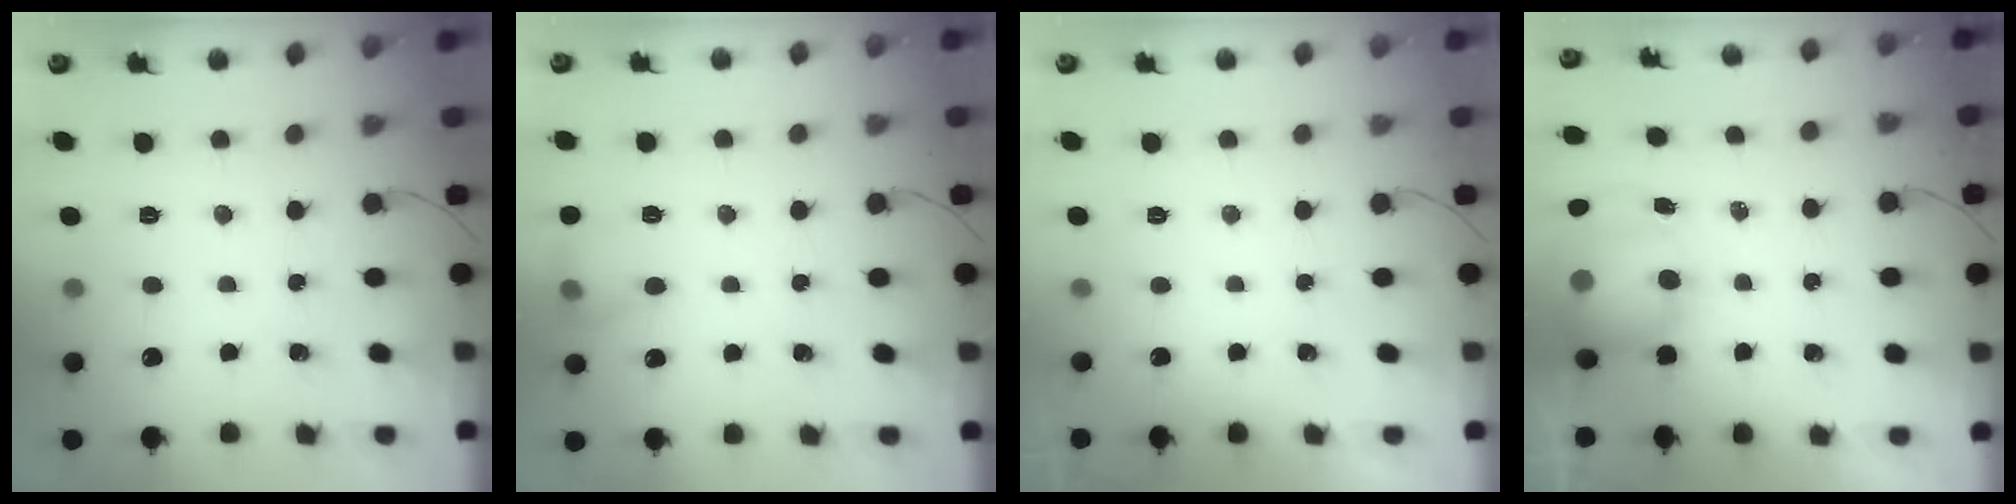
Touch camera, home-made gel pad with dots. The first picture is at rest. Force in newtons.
{"total": 9.4, "press": 9.4, "slide": 0.6}
{"total": 0.0}
{"total": 9.0, "press": 8.8, "slide": 1.9}